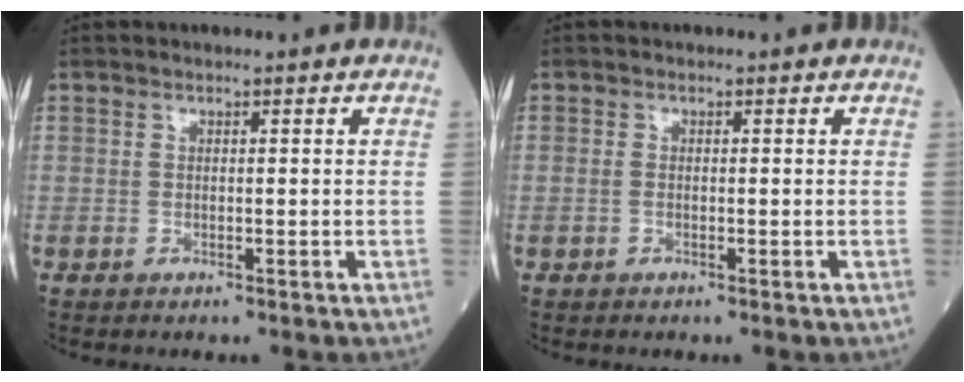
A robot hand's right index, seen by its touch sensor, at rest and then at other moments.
{"total": 0.7, "force": [-0.3, 0.5, 0.5], "torque": [-0.012, 0.001, -0.004]}